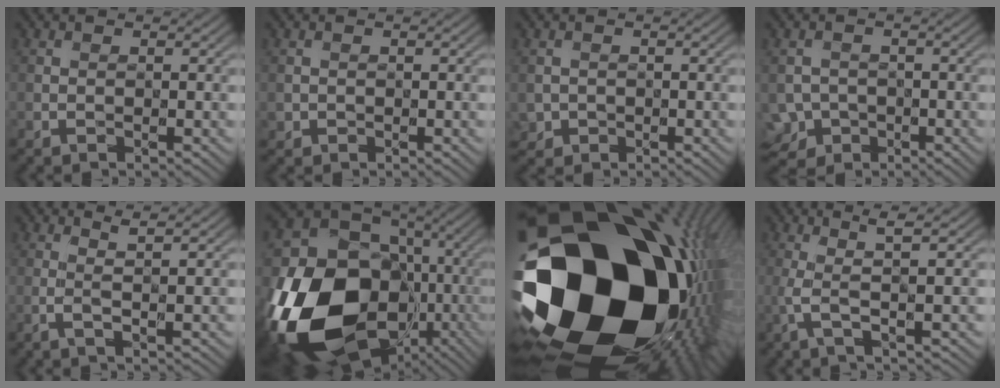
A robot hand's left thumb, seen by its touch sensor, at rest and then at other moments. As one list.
[{"total": 0.7, "force": [-0.1, 0.7, -0.2], "torque": [0.001, -0.007, 0.000]}, {"total": 1.3, "force": [-0.4, 1.1, -0.5], "torque": [0.010, -0.008, -0.007]}, {"total": 4.1, "force": [-2.4, 3.2, 0.7], "torque": [-0.011, -0.005, -0.046]}, {"total": 1.8, "force": [1.0, -0.5, 1.4], "torque": [-0.031, 0.005, 0.011]}, {"total": 23.9, "force": [-6.4, 19.1, 12.8], "torque": [-0.283, -0.070, -0.112]}, {"total": 22.6, "force": [-0.5, 15.8, 16.1], "torque": [-0.301, -0.086, 0.009]}, {"total": 3.1, "force": [1.0, -0.4, 2.9], "torque": [-0.060, 0.005, 0.011]}]